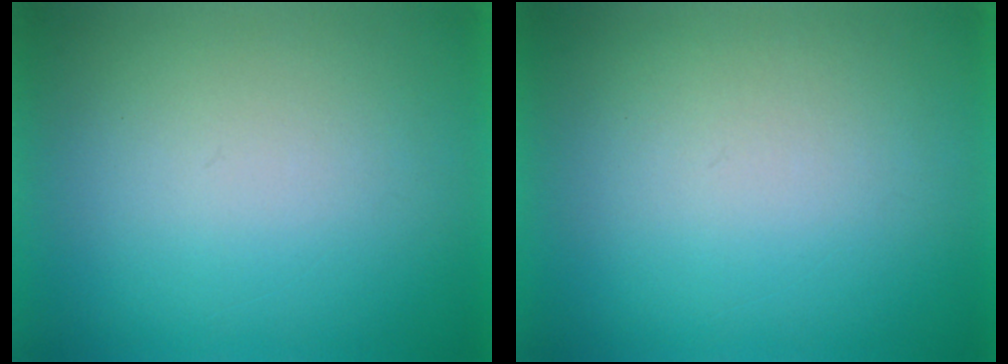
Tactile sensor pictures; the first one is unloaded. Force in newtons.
{"total": 1.1}